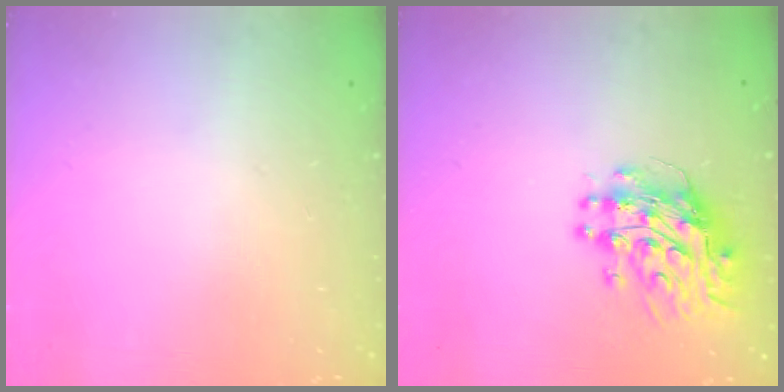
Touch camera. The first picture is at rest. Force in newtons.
{"total": 10.7, "press": 10.7, "slide": 0.9}